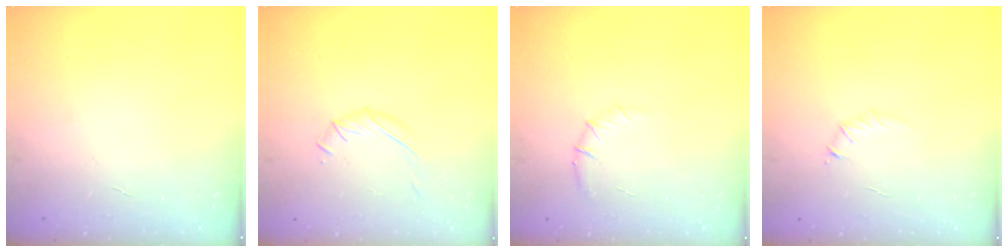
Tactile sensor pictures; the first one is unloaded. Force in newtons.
{"total": 4.1, "press": 3.9, "slide": 1.1}
{"total": 6.2, "press": 6.0, "slide": 1.8}
{"total": 2.7, "press": 2.6, "slide": 0.8}